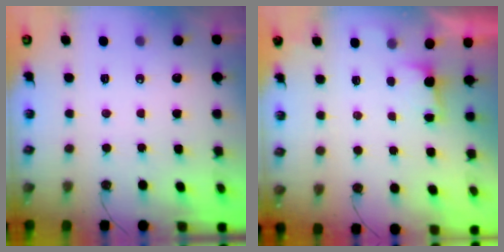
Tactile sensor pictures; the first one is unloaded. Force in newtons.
{"total": 1.2, "press": 0.9, "slide": 0.8}